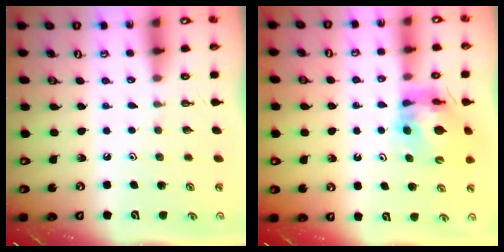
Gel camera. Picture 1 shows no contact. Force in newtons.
{"total": 10.9, "press": 10.9, "slide": 1.2}